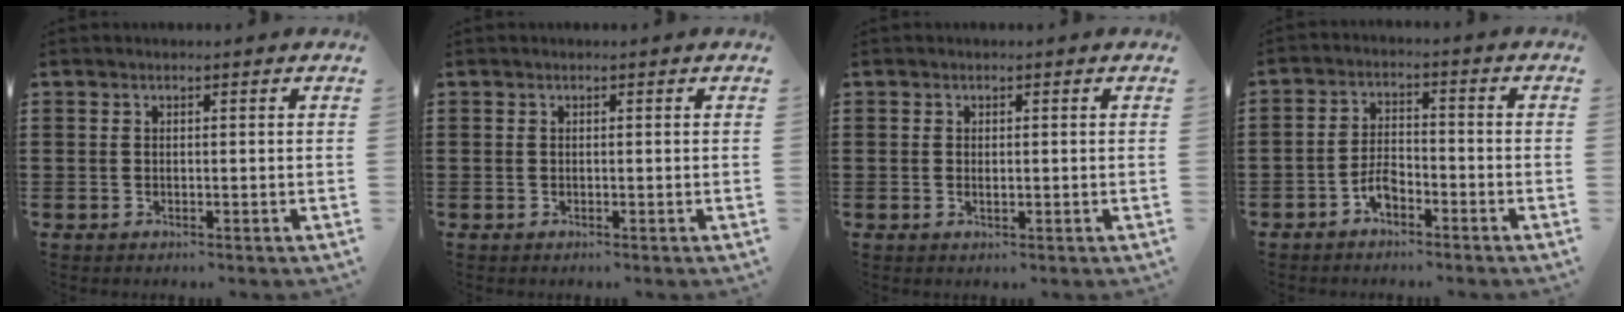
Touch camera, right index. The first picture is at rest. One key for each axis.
{"total": 0.0}
{"total": 0.9, "fx": 0.0, "fy": 0.4, "fz": 0.8, "tx": -0.017, "ty": 0.000, "tz": 0.000}
{"total": 3.7, "fx": -2.4, "fy": 1.7, "fz": 2.2, "tx": -0.055, "ty": 0.002, "tz": -0.051}